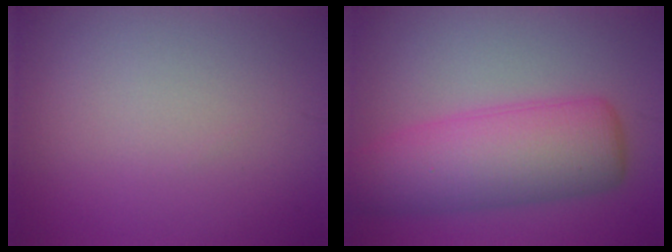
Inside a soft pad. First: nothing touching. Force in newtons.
{"total": 6.7, "press": 6.7, "slide": 0.1}